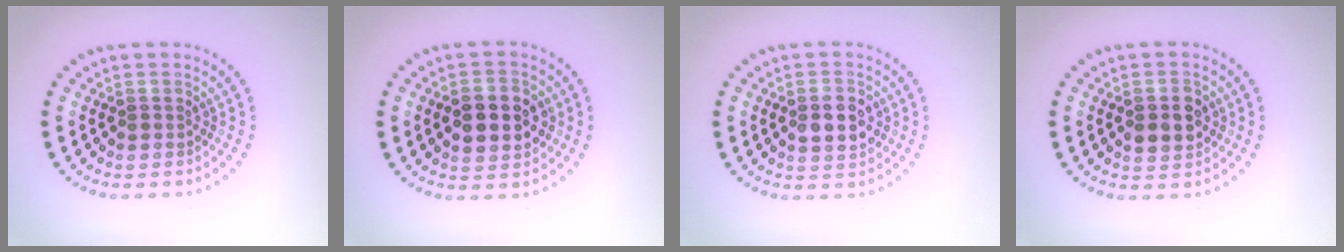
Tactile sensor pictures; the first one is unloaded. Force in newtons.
{"total": 4.9, "press": 4.9, "slide": 0.3}
{"total": 2.9, "press": 2.9, "slide": 0.2}
{"total": 2.8, "press": 2.8, "slide": 0.3}